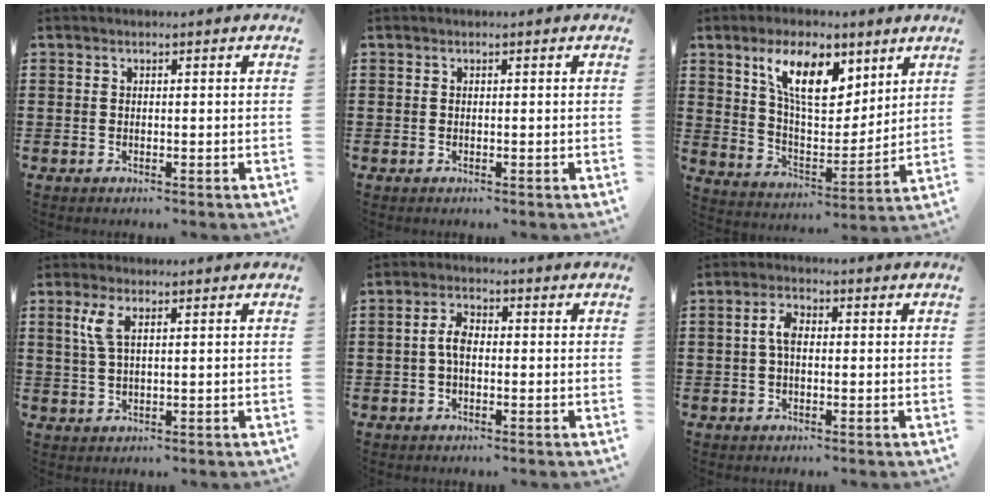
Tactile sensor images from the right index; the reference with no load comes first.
{"total": 0.0}
{"total": 11.1, "force": [6.7, 5.0, 7.4], "torque": [-0.145, -0.010, 0.116]}
{"total": 3.7, "force": [1.4, 1.4, 3.2], "torque": [-0.076, 0.005, 0.020]}
{"total": 3.7, "force": [-0.5, 1.9, 3.1], "torque": [-0.067, 0.004, -0.012]}
{"total": 3.5, "force": [0.0, 1.8, 3.0], "torque": [-0.066, 0.005, -0.004]}